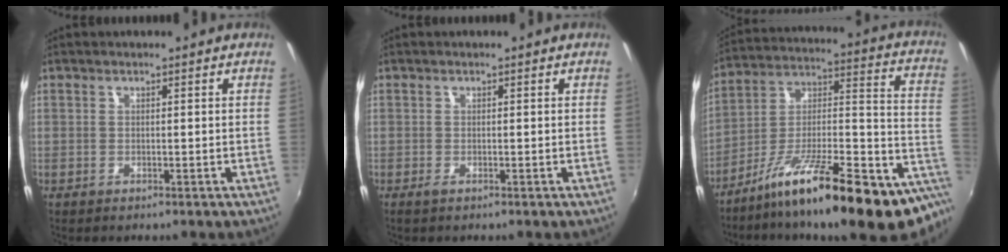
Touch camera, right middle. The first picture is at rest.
{"total": 0.6, "force": [-0.3, 0.0, 0.5], "torque": [-0.010, -0.002, -0.007]}
{"total": 25.6, "force": [-14.1, 5.8, 20.5], "torque": [-0.276, -0.009, -0.219]}